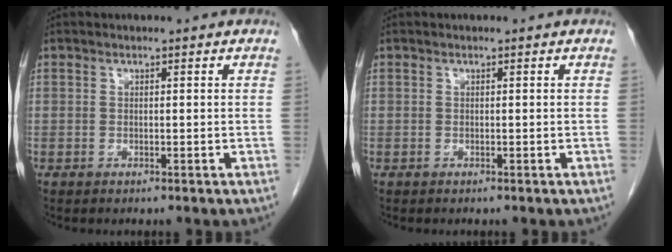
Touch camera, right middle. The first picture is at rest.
{"total": 0.0}